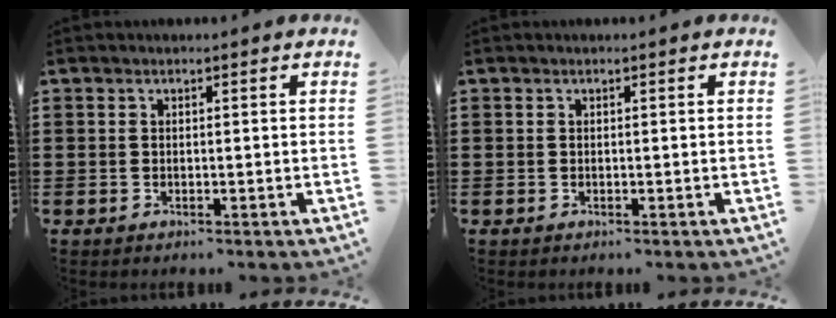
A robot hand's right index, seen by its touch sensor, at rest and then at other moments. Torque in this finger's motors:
{"motor_torque": [0.00, 0.00, 0.00, 0.00]}